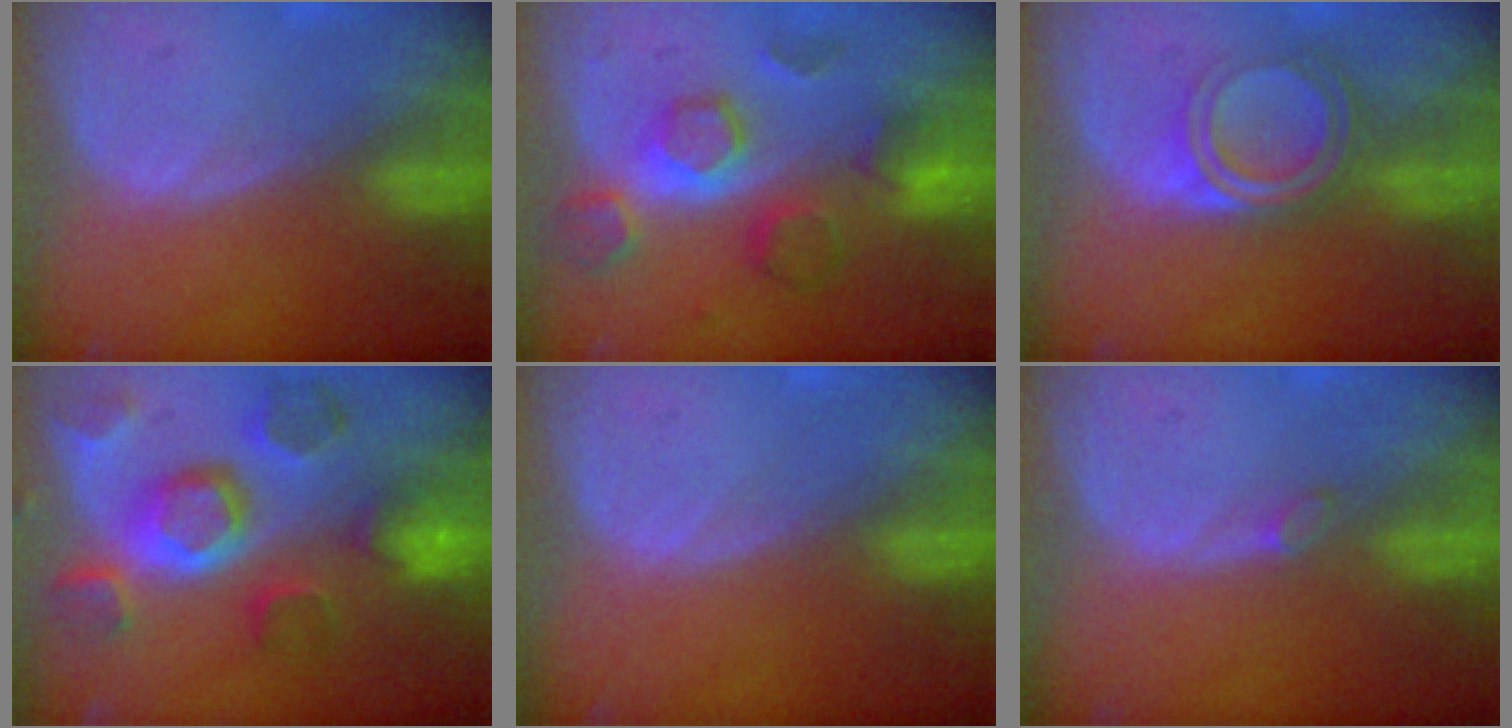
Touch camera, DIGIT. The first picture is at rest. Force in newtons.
{"total": 8.2, "press": 7.7, "slide": 2.9}
{"total": 5.5, "press": 5.0, "slide": 2.3}
{"total": 11.3, "press": 10.1, "slide": 5.1}
{"total": 0.0}
{"total": 0.9, "press": 0.9, "slide": 0.3}